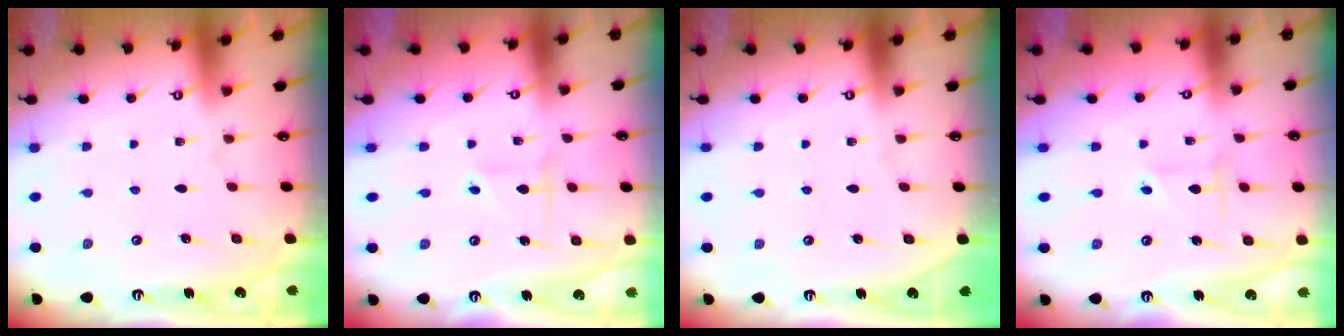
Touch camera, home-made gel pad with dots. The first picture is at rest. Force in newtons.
{"total": 2.6, "press": 2.6, "slide": 0.3}
{"total": 0.0}
{"total": 2.3, "press": 2.3, "slide": 0.2}